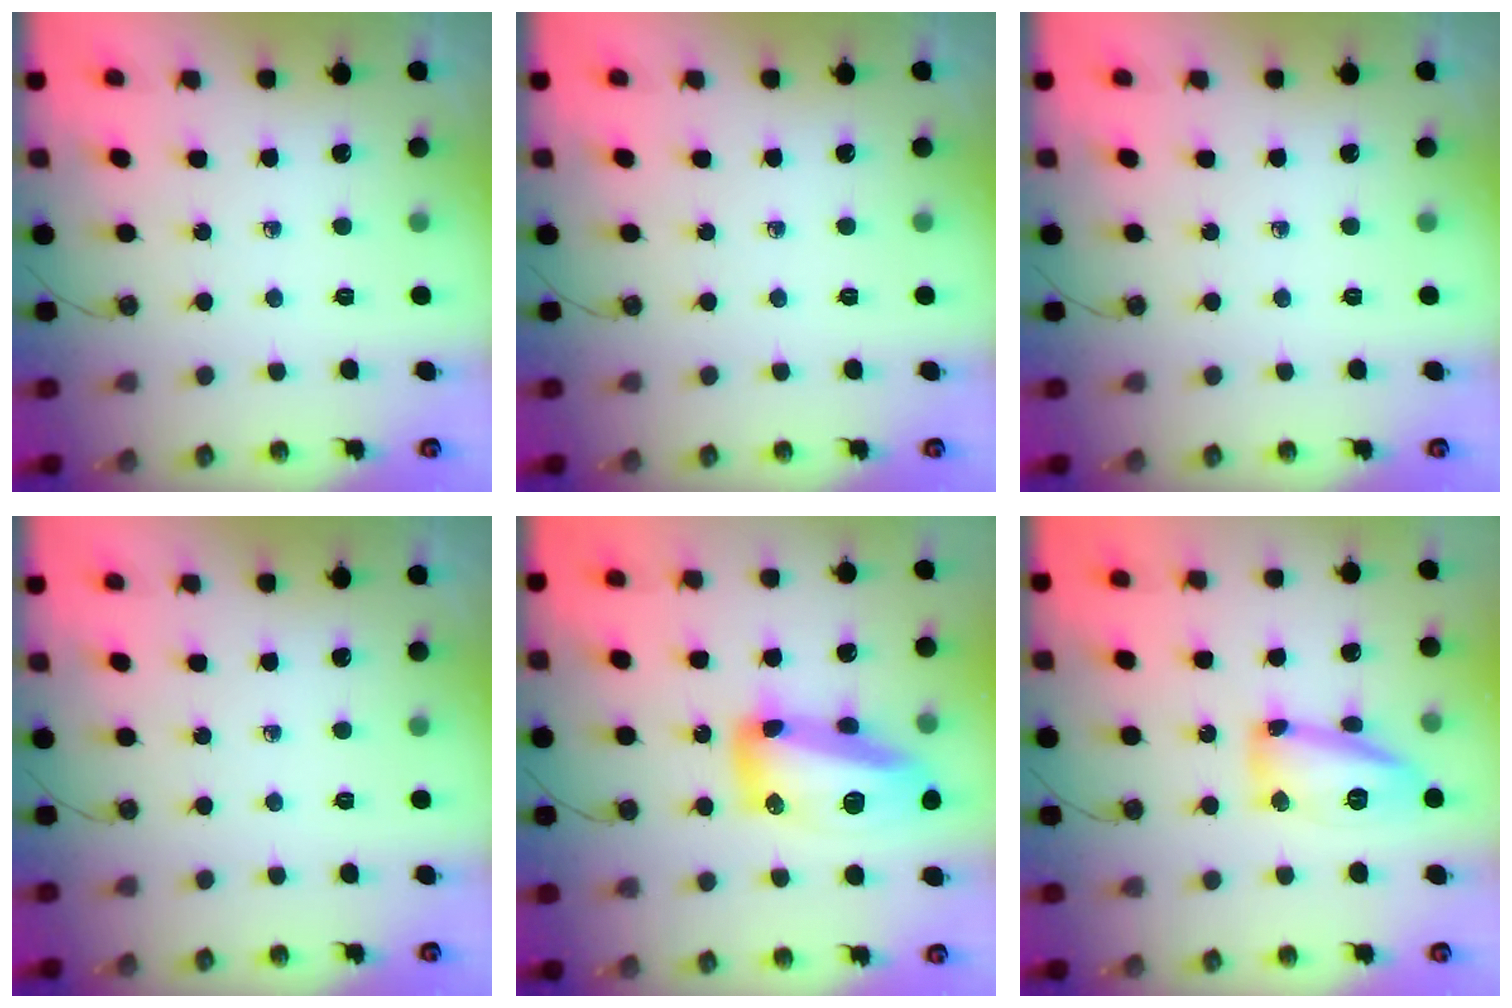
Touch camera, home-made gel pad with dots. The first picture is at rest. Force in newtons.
{"total": 0.0}
{"total": 0.0}
{"total": 0.0}
{"total": 18.1, "press": 18.0, "slide": 1.5}
{"total": 14.1, "press": 13.9, "slide": 2.4}